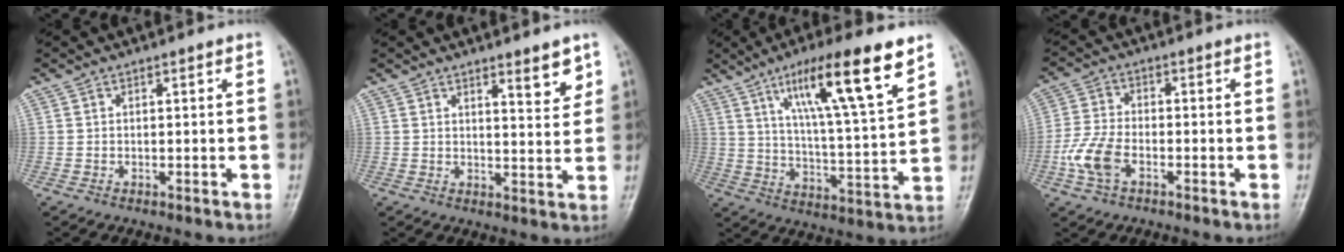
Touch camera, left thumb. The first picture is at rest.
{"total": 5.3, "force": [3.5, 1.2, 3.8], "torque": [-0.042, -0.028, 0.049]}
{"total": 18.0, "force": [10.1, 2.5, 14.7], "torque": [-0.233, -0.038, 0.172]}
{"total": 7.1, "force": [-3.0, 4.1, 5.0], "torque": [-0.112, 0.013, -0.063]}